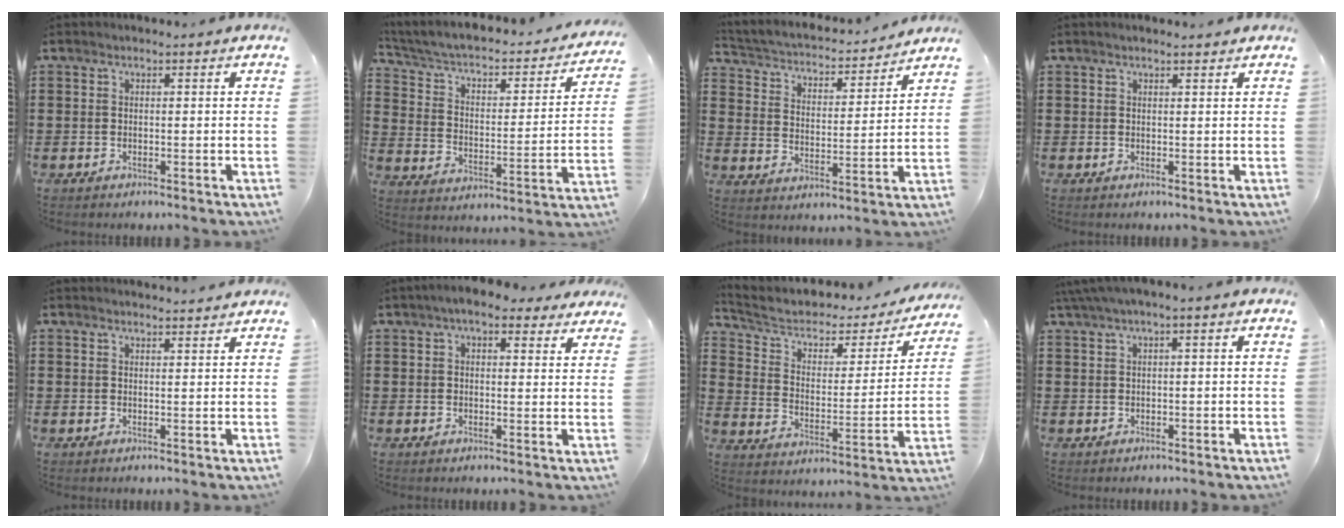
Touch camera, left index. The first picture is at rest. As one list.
[{"total": 3.6, "force": [2.1, 1.8, 2.3], "torque": [-0.057, -0.023, 0.025]}, {"total": 2.6, "force": [2.5, 0.6, 0.4], "torque": [-0.030, -0.027, 0.032]}, {"total": 0.9, "force": [0.8, 0.1, 0.4], "torque": [-0.008, 0.001, 0.015]}, {"total": 1.6, "force": [1.6, 0.1, 0.1], "torque": [-0.006, 0.001, 0.032]}, {"total": 5.1, "force": [4.1, 1.5, 2.7], "torque": [-0.065, 0.002, 0.074]}, {"total": 4.7, "force": [2.7, 2.9, 2.6], "torque": [-0.068, -0.015, 0.040]}, {"total": 2.0, "force": [0.2, 0.1, 2.0], "torque": [-0.042, -0.005, 0.001]}]